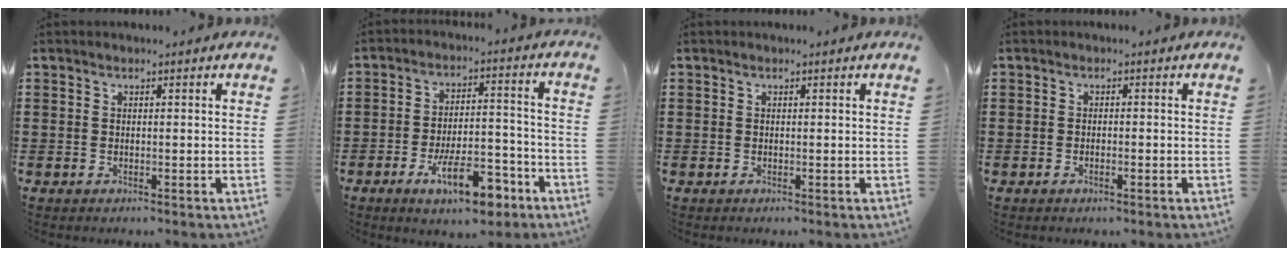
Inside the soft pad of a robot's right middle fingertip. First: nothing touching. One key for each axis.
{"total": 10.5, "fx": -6.2, "fy": 3.6, "fz": 7.7, "tx": -0.117, "ty": 0.013, "tz": -0.108}
{"total": 0.0}
{"total": 0.8, "fx": -0.4, "fy": 0.2, "fz": 0.6, "tx": -0.015, "ty": -0.005, "tz": -0.007}